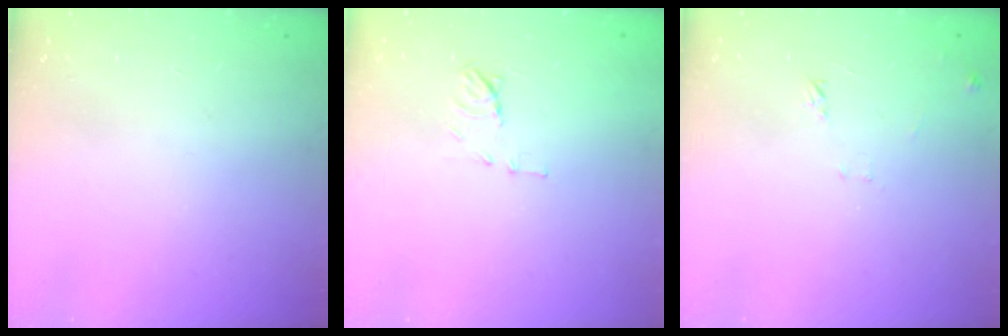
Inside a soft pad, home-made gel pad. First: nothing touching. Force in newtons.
{"total": 6.9, "press": 6.9, "slide": 0.7}
{"total": 9.4, "press": 9.4, "slide": 0.6}